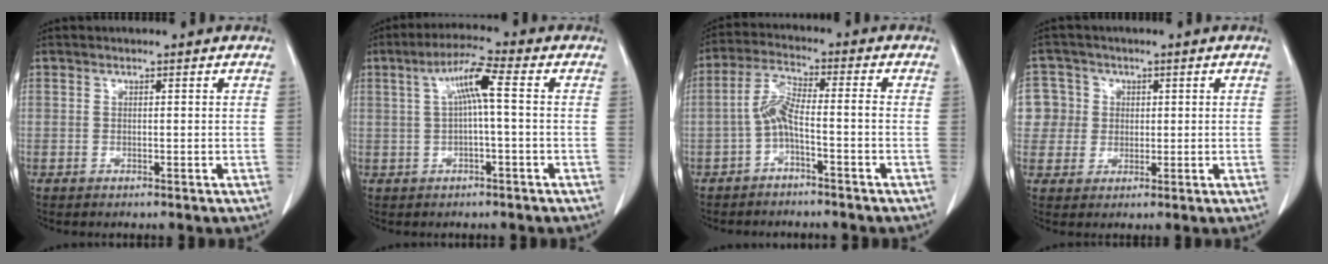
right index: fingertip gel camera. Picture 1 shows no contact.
{"total": 6.2, "force": [0.9, 0.6, 6.1], "torque": [-0.116, 0.022, 0.017]}
{"total": 5.8, "force": [-2.3, 1.0, 5.3], "torque": [-0.115, 0.022, -0.045]}
{"total": 8.3, "force": [1.3, 8.1, 0.9], "torque": [-0.030, 0.038, 0.036]}